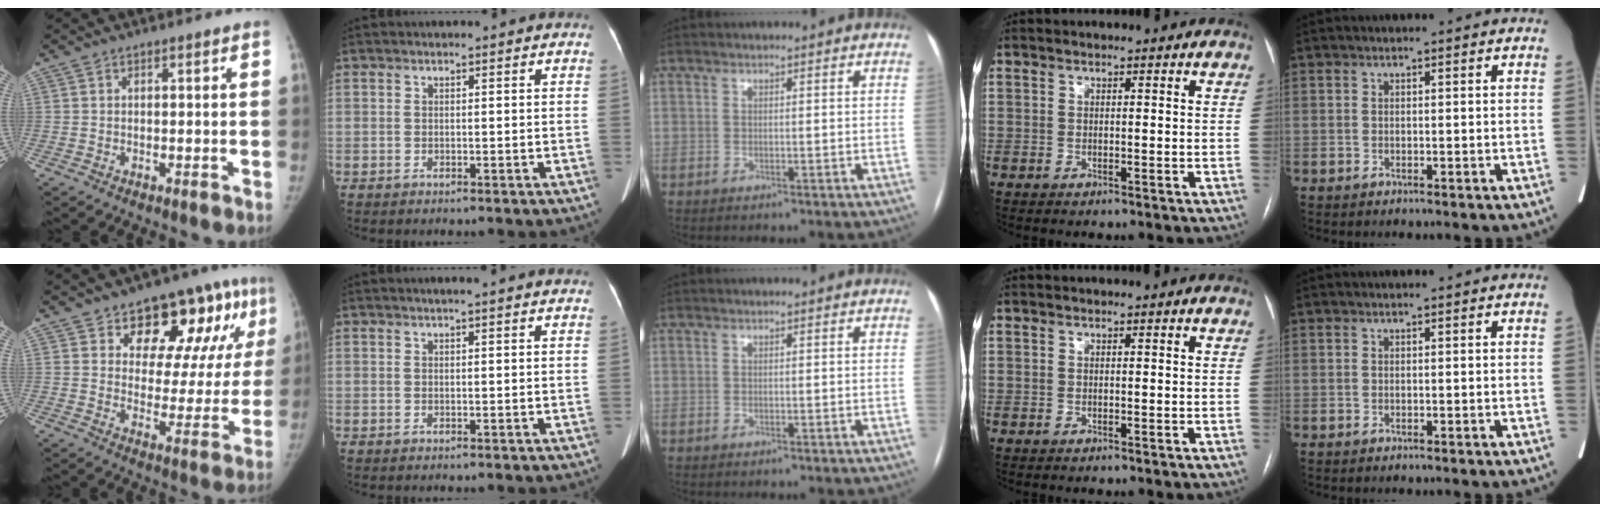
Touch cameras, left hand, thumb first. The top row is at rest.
{"thumb": {"total": 18.8, "force": [9.7, 9.8, 12.9], "torque": [-0.109, -0.023, 0.135]}, "index": {"total": 2.4, "force": [2.0, -0.3, 1.4], "torque": [-0.018, 0.019, 0.026]}}